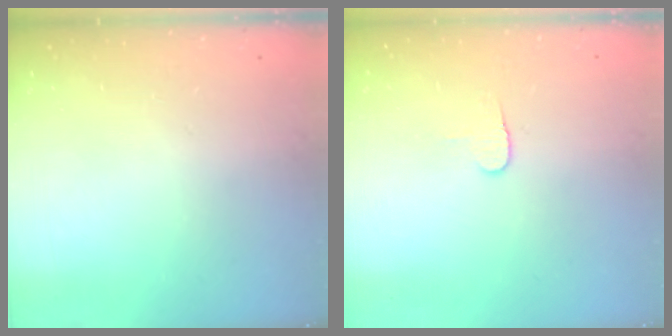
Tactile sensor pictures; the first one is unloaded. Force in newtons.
{"total": 4.5, "press": 4.5, "slide": 0.5}